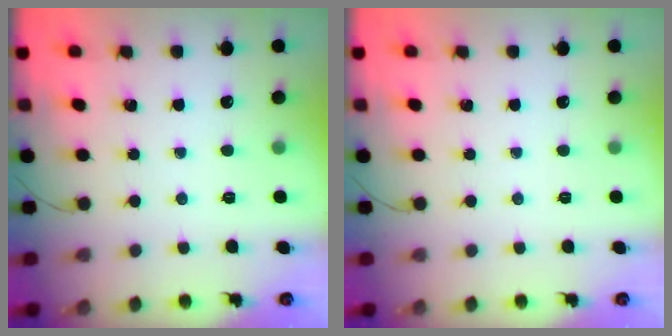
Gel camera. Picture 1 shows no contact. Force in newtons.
{"total": 0.0}